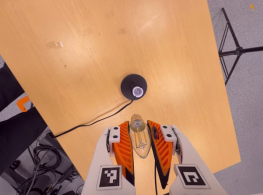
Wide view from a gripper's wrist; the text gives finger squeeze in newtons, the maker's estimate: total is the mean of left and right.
{"total": 21.9, "left": 24.1, "right": 19.7}